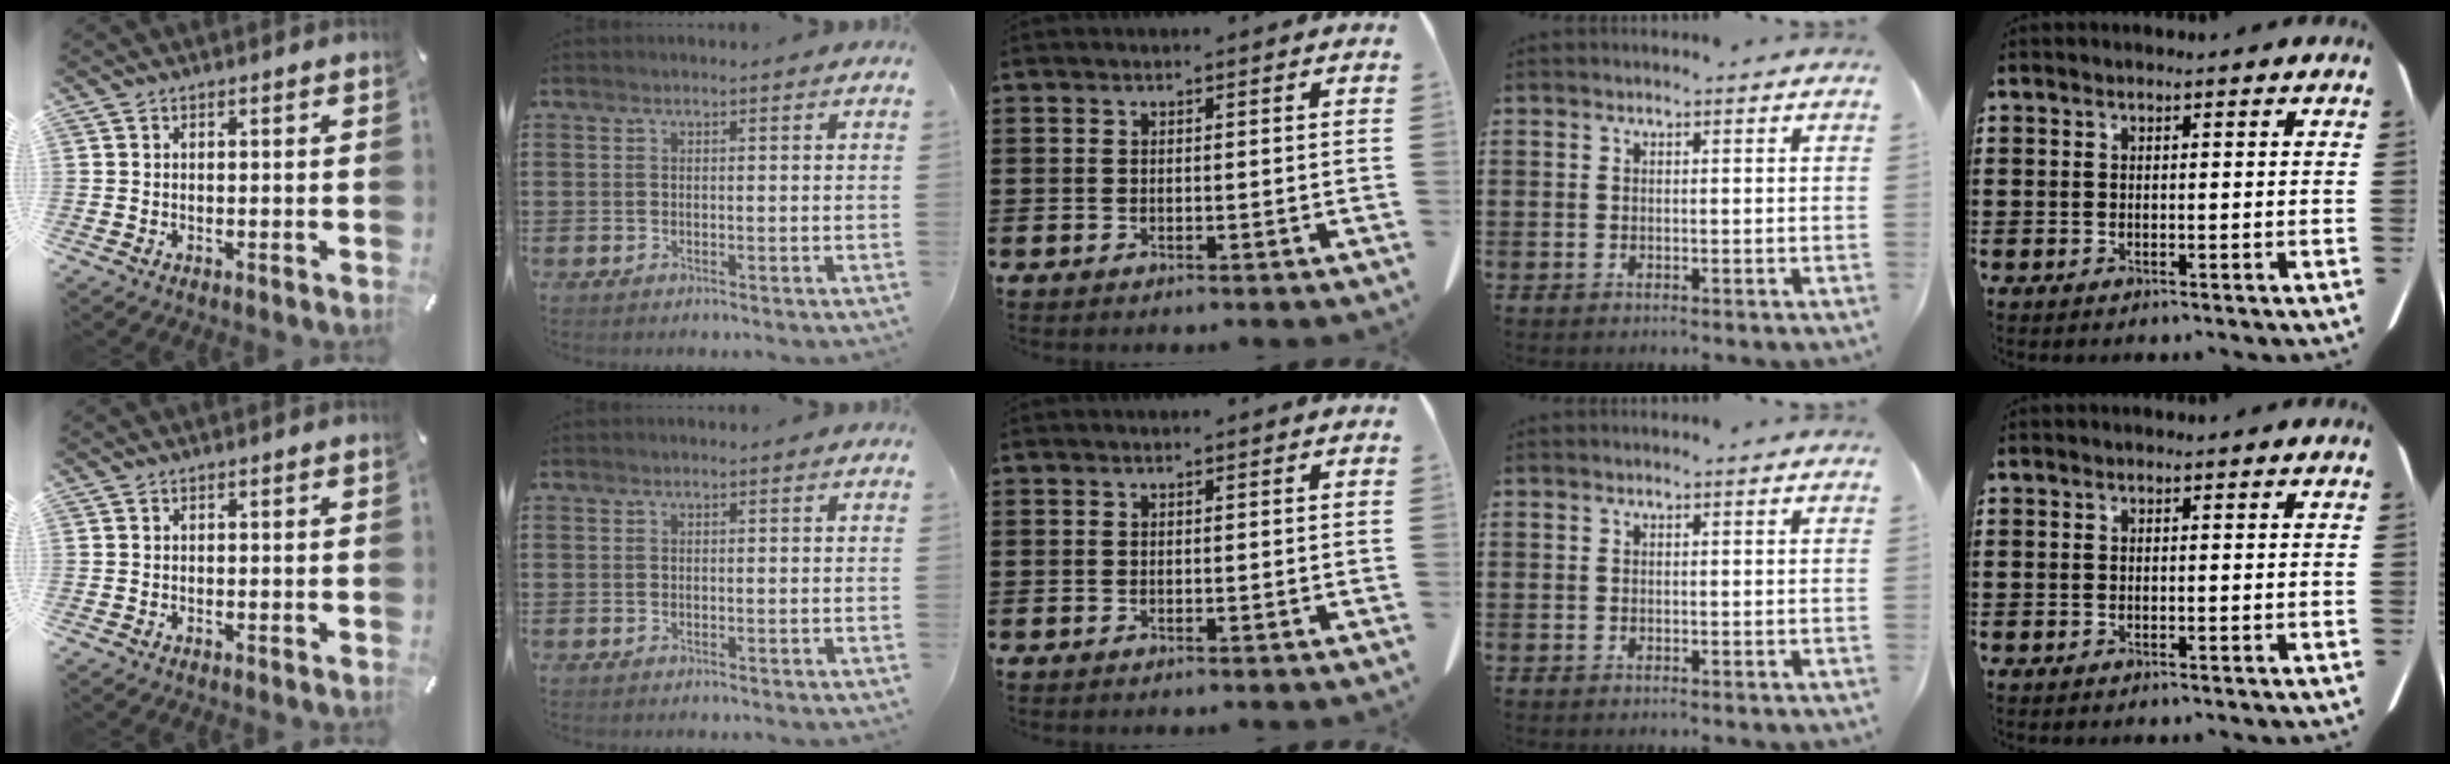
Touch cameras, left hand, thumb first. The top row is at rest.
{}